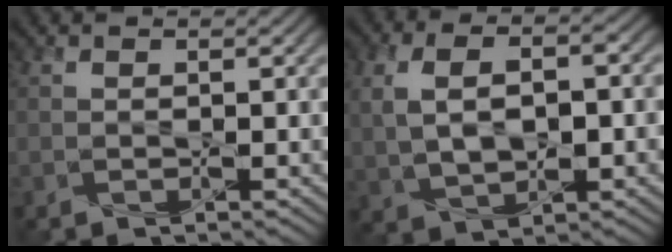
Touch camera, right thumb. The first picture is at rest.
{"total": 9.1, "force": [0.5, 5.3, 7.3], "torque": [-0.163, 0.005, 0.014]}